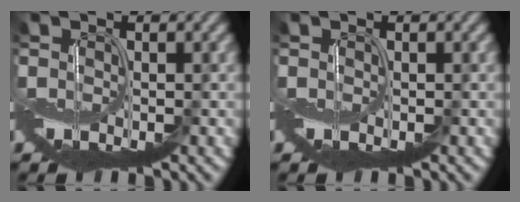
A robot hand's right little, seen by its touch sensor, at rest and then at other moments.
{"total": 0.0}